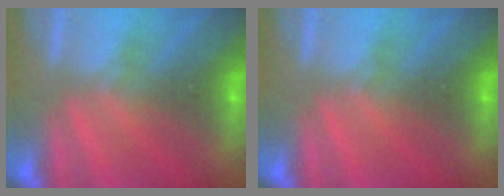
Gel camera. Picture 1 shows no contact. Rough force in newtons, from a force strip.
{"total": 0.0}